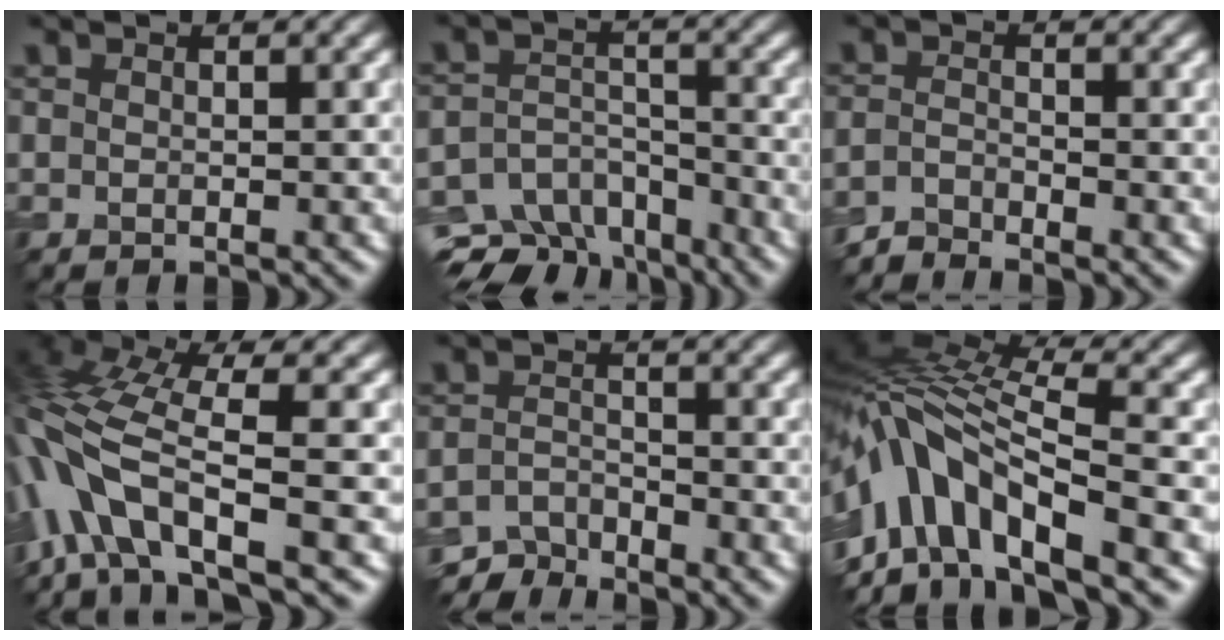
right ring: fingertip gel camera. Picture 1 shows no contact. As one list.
[{"total": 7.7, "force": [-6.0, 4.3, 2.3], "torque": [-0.026, -0.001, -0.095]}, {"total": 2.2, "force": [-2.2, 0.2, 0.3], "torque": [-0.006, -0.003, -0.052]}, {"total": 9.8, "force": [-3.2, 3.9, 8.5], "torque": [-0.176, 0.017, -0.078]}, {"total": 3.5, "force": [-3.4, 0.9, 0.6], "torque": [-0.010, -0.003, -0.070]}, {"total": 11.6, "force": [-4.3, 5.1, 9.5], "torque": [-0.169, 0.015, -0.089]}]